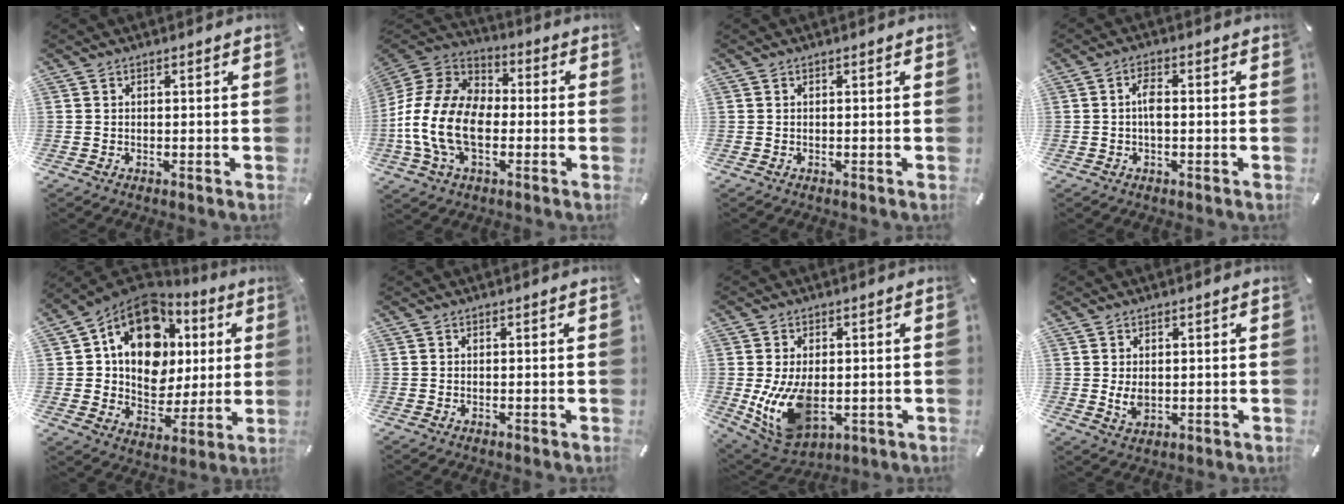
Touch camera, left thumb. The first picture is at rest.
{"total": 17.4, "force": [-4.7, 11.6, 12.1], "torque": [-0.262, 0.025, -0.084]}
{"total": 0.0}
{"total": 3.4, "force": [-0.3, 1.5, 3.1], "torque": [-0.065, 0.003, -0.009]}
{"total": 15.9, "force": [6.2, 12.4, 7.9], "torque": [-0.122, -0.036, 0.117]}
{"total": 0.0}
{"total": 12.9, "force": [-1.1, 8.5, 9.7], "torque": [-0.193, -0.015, -0.016]}
{"total": 3.6, "force": [0.2, 2.6, 2.6], "torque": [-0.062, -0.001, 0.002]}